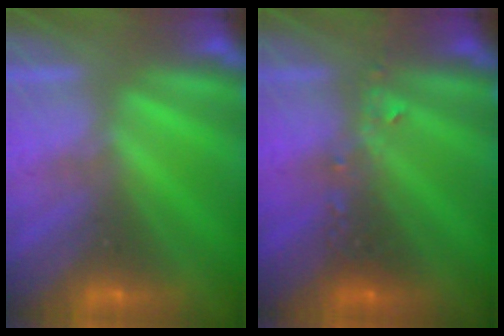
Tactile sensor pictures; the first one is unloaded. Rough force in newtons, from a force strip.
{"total": 2.4}